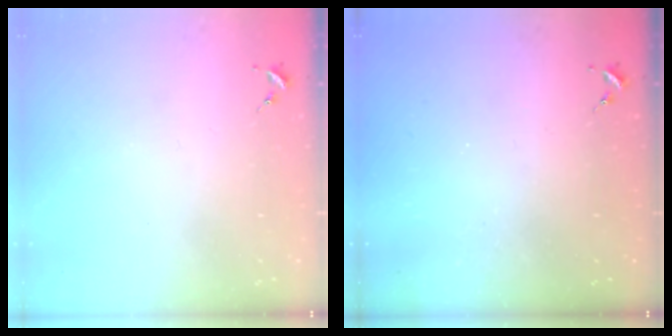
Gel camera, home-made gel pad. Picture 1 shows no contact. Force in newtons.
{"total": 0.0}